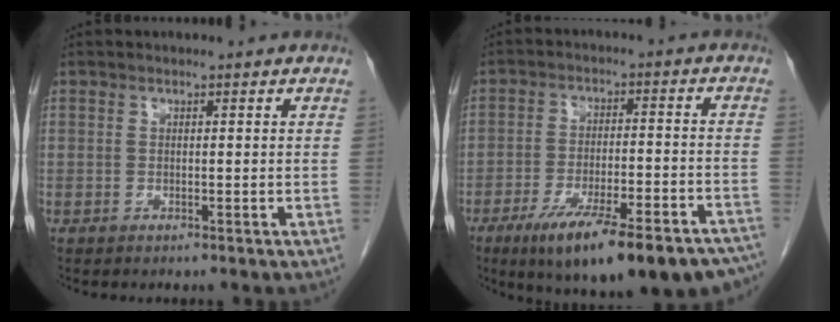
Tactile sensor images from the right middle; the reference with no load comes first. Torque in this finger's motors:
{"motor_torque": [1.11, -1.03, 0.31, 0.12]}